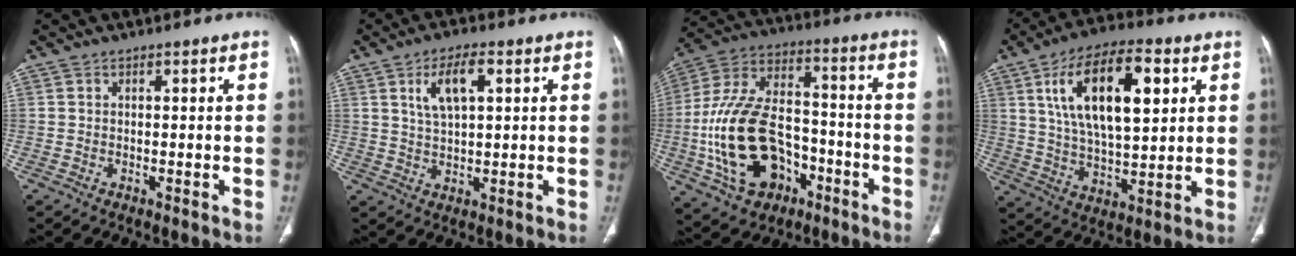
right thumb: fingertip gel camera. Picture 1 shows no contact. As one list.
[{"total": 7.1, "force": [2.7, 2.9, 5.9], "torque": [-0.109, -0.002, 0.052]}, {"total": 22.1, "force": [-6.7, 14.5, 15.3], "torque": [-0.280, 0.046, -0.103]}, {"total": 18.9, "force": [6.3, 8.4, 15.8], "torque": [-0.253, -0.008, 0.109]}]